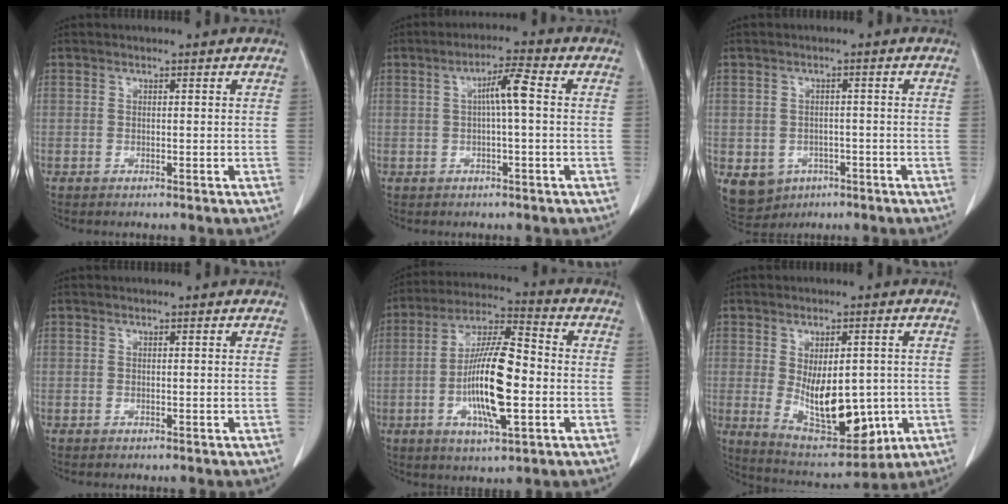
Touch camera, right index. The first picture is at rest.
{"total": 4.6, "force": [0.5, 0.4, 4.5], "torque": [-0.078, 0.012, 0.006]}
{"total": 8.6, "force": [-4.0, 7.1, 2.7], "torque": [-0.061, 0.006, -0.048]}
{"total": 0.0}
{"total": 14.6, "force": [-2.6, 3.0, 14.0], "torque": [-0.264, 0.002, -0.046]}
{"total": 13.6, "force": [-1.6, 6.2, 12.0], "torque": [-0.195, -0.015, -0.001]}